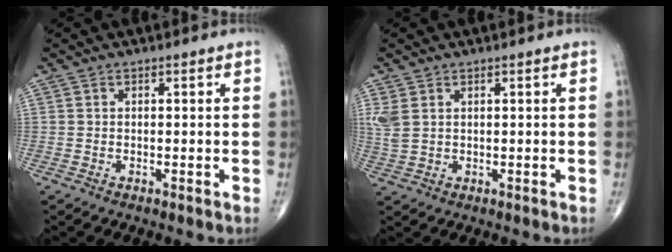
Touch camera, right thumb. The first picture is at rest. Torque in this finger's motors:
{"motor_torque": [0.03, 0.04, 0.28, 0.23, 0.02]}